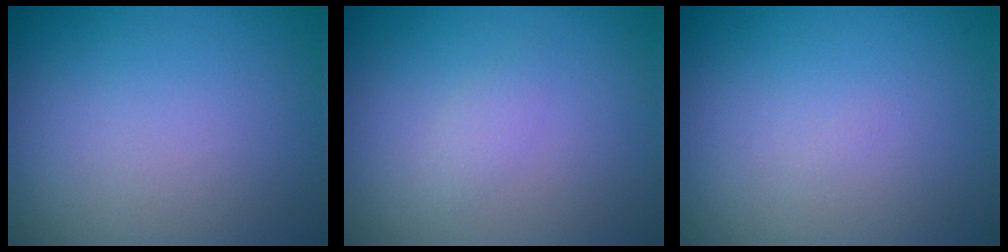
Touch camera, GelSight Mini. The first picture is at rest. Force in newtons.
{"total": 1.0, "press": 1.0, "slide": 0.0}
{"total": 0.0}